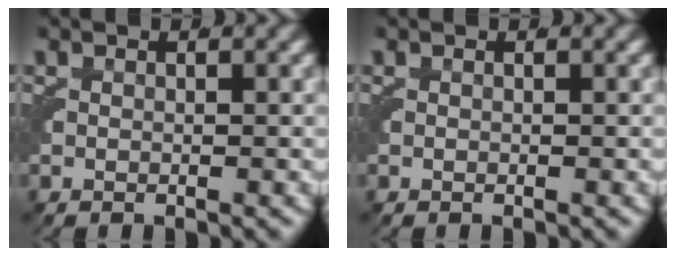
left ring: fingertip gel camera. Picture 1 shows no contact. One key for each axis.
{"total": 0.0}